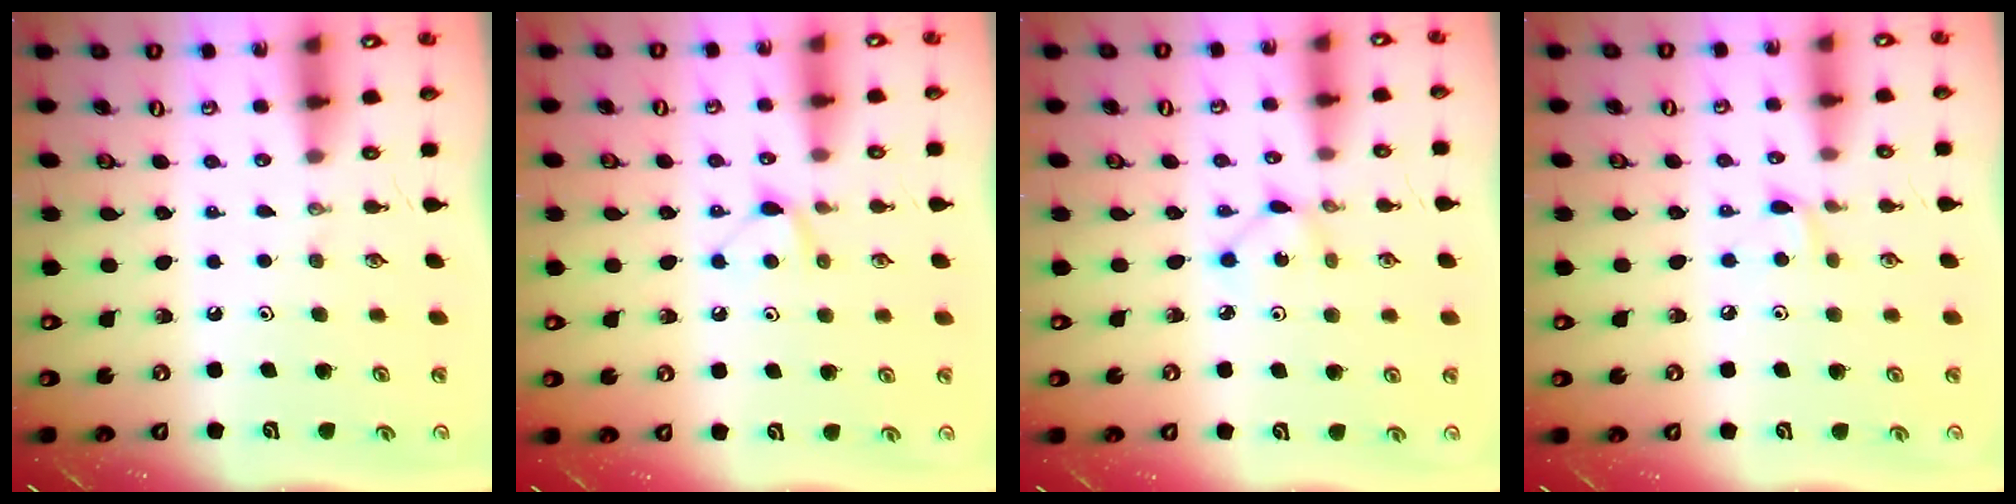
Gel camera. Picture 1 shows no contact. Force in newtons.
{"total": 6.1, "press": 6.1, "slide": 0.9}
{"total": 2.0, "press": 2.0, "slide": 0.2}
{"total": 5.3, "press": 5.3, "slide": 0.5}